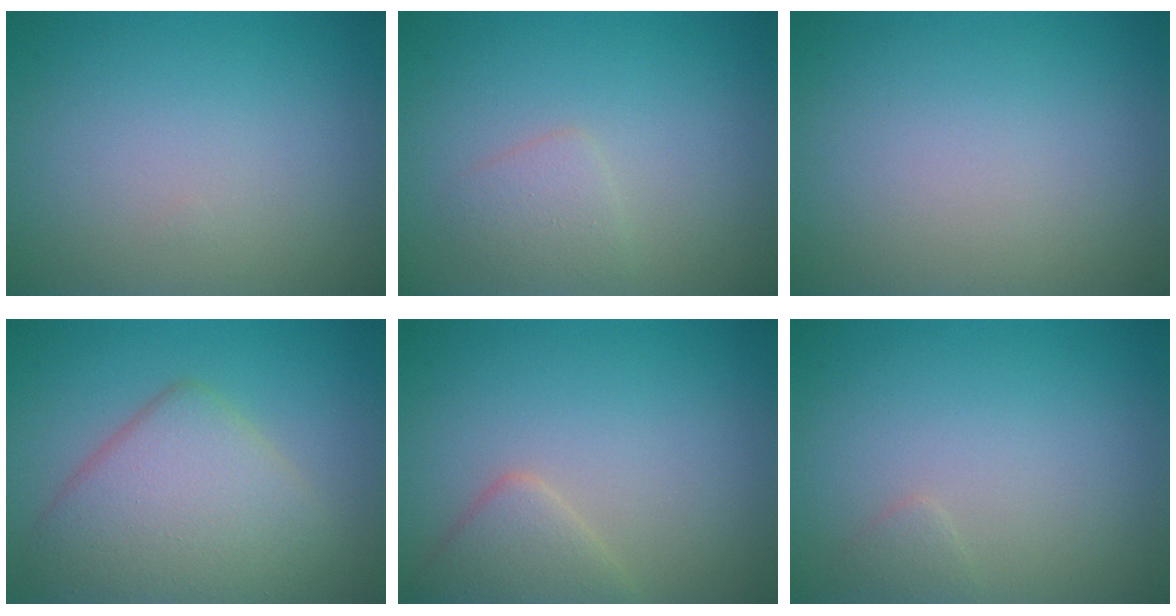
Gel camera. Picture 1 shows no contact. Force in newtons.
{"total": 1.6, "press": 1.6, "slide": 0.1}
{"total": 0.0}
{"total": 6.7, "press": 6.7, "slide": 0.2}
{"total": 2.6, "press": 2.6, "slide": 0.1}
{"total": 0.8, "press": 0.7, "slide": 0.1}